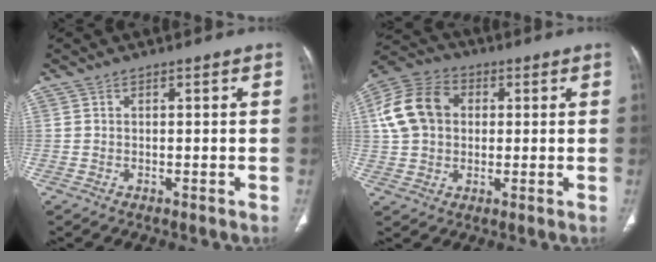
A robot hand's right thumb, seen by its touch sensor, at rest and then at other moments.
{"total": 12.9, "force": [2.0, 9.9, 8.0], "torque": [-0.144, 0.023, 0.029]}